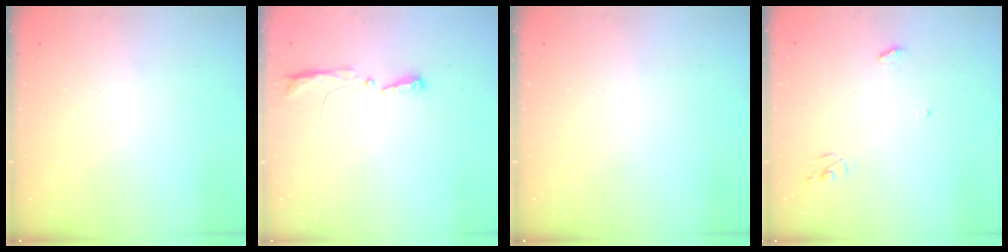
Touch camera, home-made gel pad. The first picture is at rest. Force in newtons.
{"total": 8.2, "press": 5.2, "slide": 6.2}
{"total": 0.0}
{"total": 3.7, "press": 3.7, "slide": 0.2}